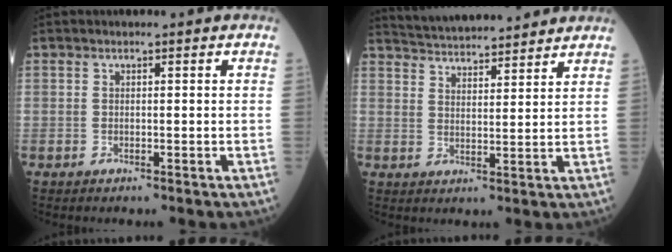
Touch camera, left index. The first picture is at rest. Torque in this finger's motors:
{"motor_torque": [0.06, -1.05, 0.25, 0.06]}